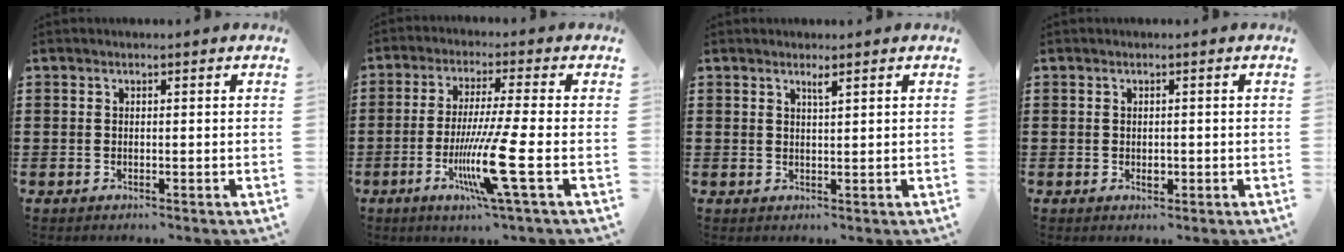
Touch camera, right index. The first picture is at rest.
{"total": 11.3, "force": [-3.4, -0.3, 10.7], "torque": [-0.212, -0.025, -0.067]}
{"total": 1.3, "force": [1.0, 0.0, 0.9], "torque": [-0.019, -0.002, 0.018]}
{"total": 1.2, "force": [-0.2, 0.8, 0.9], "torque": [-0.017, 0.002, -0.004]}